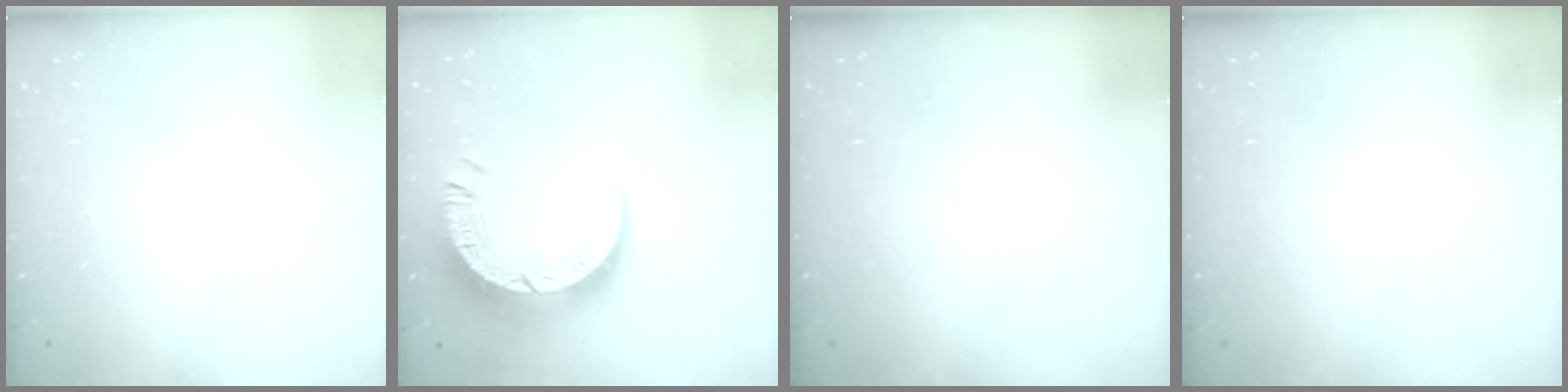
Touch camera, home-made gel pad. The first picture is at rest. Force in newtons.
{"total": 10.6, "press": 10.5, "slide": 1.0}
{"total": 0.0}
{"total": 0.0}